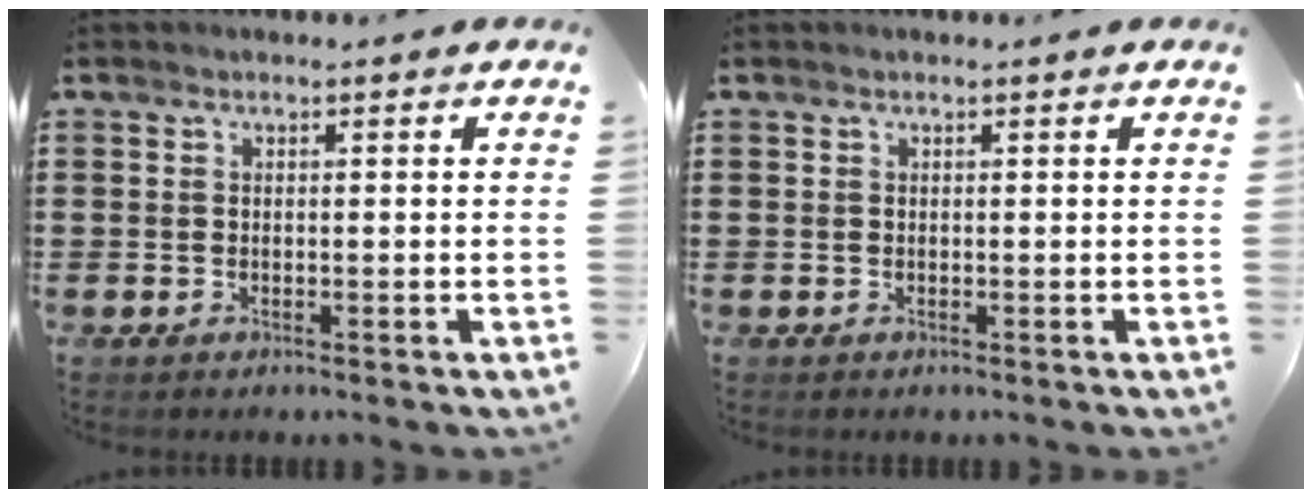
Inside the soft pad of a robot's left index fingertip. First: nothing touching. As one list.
[{"total": 0.0}]